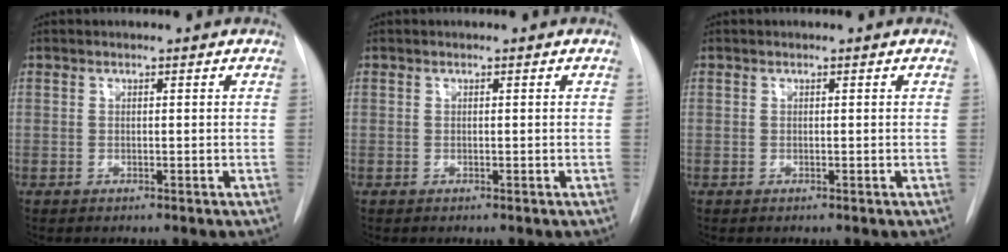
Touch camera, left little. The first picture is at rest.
{"total": 0.0}
{"total": 0.0}